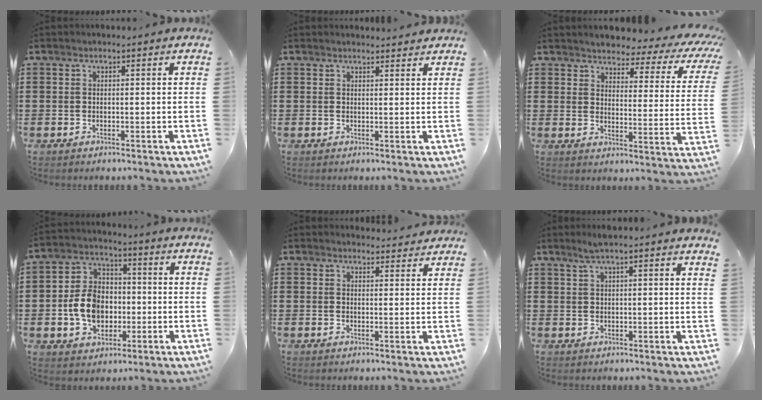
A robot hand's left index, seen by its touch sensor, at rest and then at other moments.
{"total": 1.5, "force": [1.5, 0.1, 0.2], "torque": [-0.007, -0.001, 0.030]}
{"total": 3.0, "force": [2.8, 0.7, 0.8], "torque": [-0.029, -0.026, 0.039]}
{"total": 8.6, "force": [-1.4, 6.7, 5.1], "torque": [-0.120, 0.012, -0.030]}
{"total": 2.5, "force": [2.4, 0.4, 0.2], "torque": [-0.002, -0.010, 0.045]}
{"total": 3.3, "force": [2.8, -0.5, 1.7], "torque": [-0.041, 0.002, 0.051]}